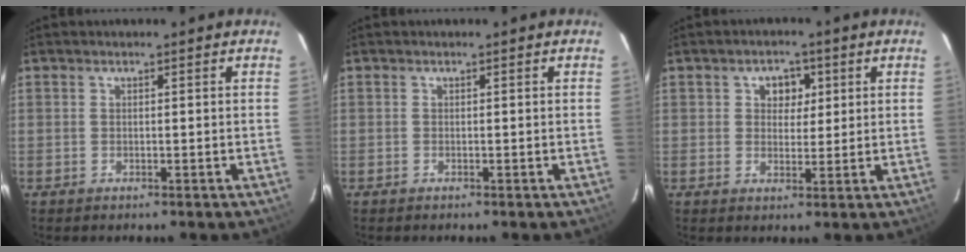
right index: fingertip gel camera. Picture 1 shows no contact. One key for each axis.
{"total": 0.0}
{"total": 4.1, "fx": 1.3, "fy": 3.4, "fz": 1.9, "tx": -0.021, "ty": 0.010, "tz": 0.021}